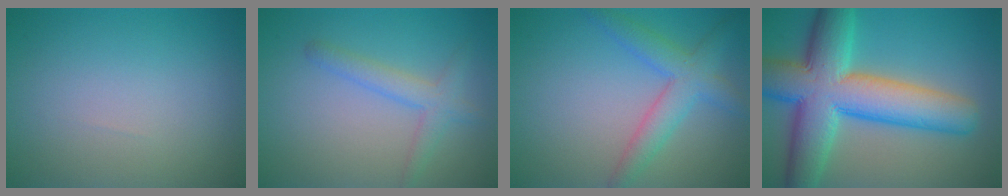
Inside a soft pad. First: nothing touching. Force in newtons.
{"total": 2.0, "press": 2.0, "slide": 0.1}
{"total": 4.1, "press": 4.1, "slide": 0.2}
{"total": 12.1, "press": 12.1, "slide": 0.5}